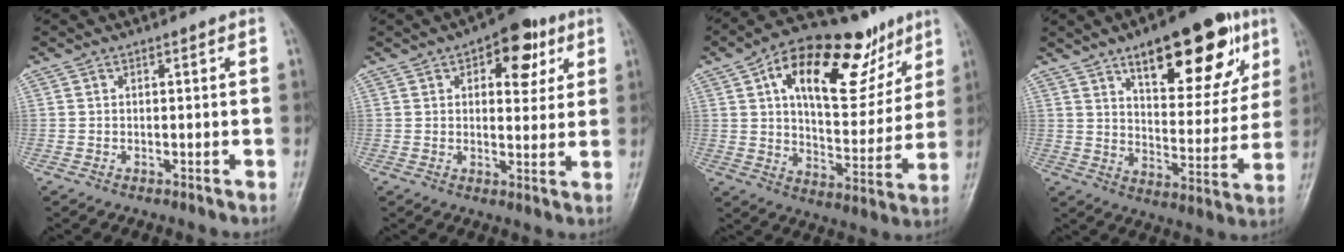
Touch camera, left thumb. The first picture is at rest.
{"total": 10.3, "force": [4.6, 5.6, 7.3], "torque": [-0.054, -0.009, 0.055]}
{"total": 23.9, "force": [12.1, 11.5, 17.0], "torque": [-0.215, -0.017, 0.193]}
{"total": 21.3, "force": [11.3, 9.0, 15.7], "torque": [-0.173, -0.040, 0.167]}